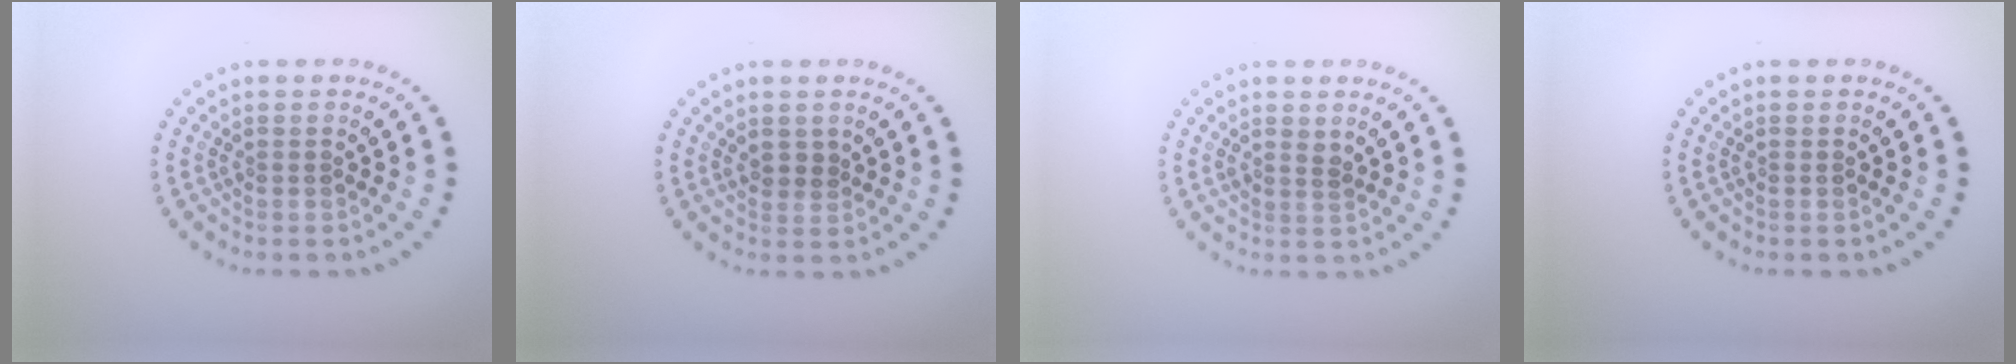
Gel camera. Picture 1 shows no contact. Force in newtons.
{"total": 1.0, "press": 0.8, "slide": 0.7}
{"total": 1.1, "press": 0.9, "slide": 0.7}
{"total": 0.0}